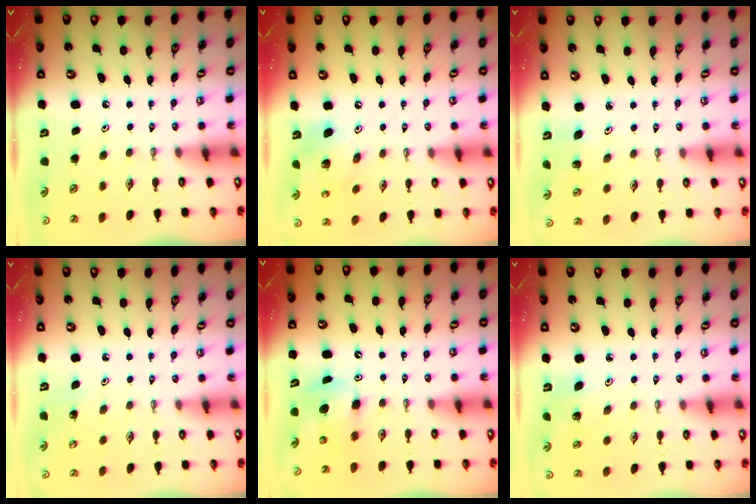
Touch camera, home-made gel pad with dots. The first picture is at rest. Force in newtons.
{"total": 14.7, "press": 14.4, "slide": 3.2}
{"total": 3.6, "press": 3.6, "slide": 0.3}
{"total": 3.0, "press": 2.9, "slide": 0.3}
{"total": 8.2, "press": 8.1, "slide": 0.8}
{"total": 3.3, "press": 2.4, "slide": 2.3}